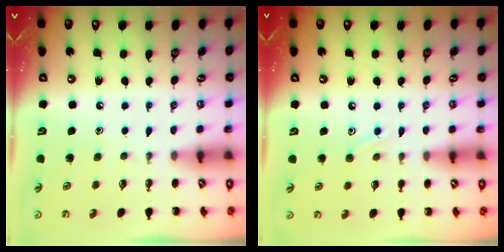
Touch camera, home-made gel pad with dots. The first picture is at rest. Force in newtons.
{"total": 6.7, "press": 6.5, "slide": 1.6}